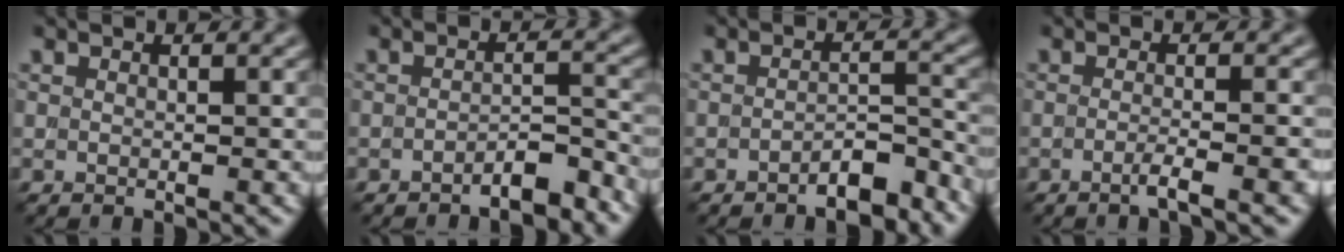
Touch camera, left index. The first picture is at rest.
{"total": 3.0, "force": [-2.3, 0.6, 1.8], "torque": [-0.026, 0.009, -0.041]}
{"total": 3.4, "force": [-2.6, 0.9, 2.0], "torque": [-0.031, 0.010, -0.043]}
{"total": 2.8, "force": [-1.2, 0.6, 2.5], "torque": [-0.033, 0.004, -0.030]}